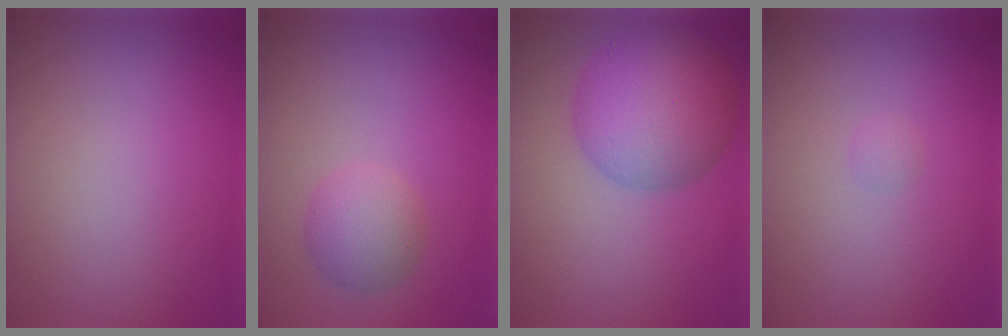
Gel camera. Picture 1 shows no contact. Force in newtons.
{"total": 2.9, "press": 2.9, "slide": 0.0}
{"total": 8.2, "press": 8.2, "slide": 0.3}
{"total": 0.6, "press": 0.6, "slide": 0.0}